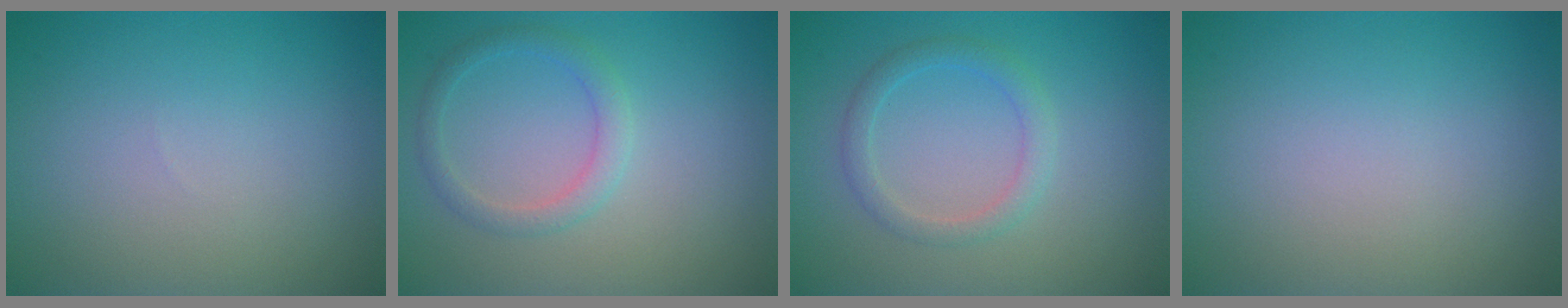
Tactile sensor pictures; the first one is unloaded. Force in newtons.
{"total": 2.0, "press": 2.0, "slide": 0.1}
{"total": 2.0, "press": 2.0, "slide": 0.1}
{"total": 0.0}